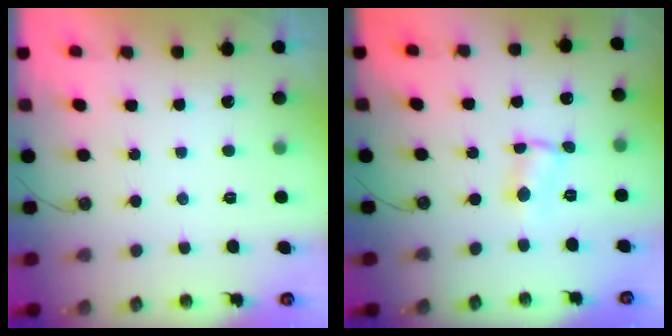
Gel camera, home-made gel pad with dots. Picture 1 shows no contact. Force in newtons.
{"total": 1.1, "press": 1.0, "slide": 0.2}